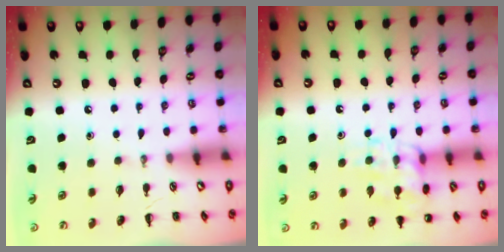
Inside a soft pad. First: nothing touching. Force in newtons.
{"total": 14.2, "press": 14.0, "slide": 2.1}